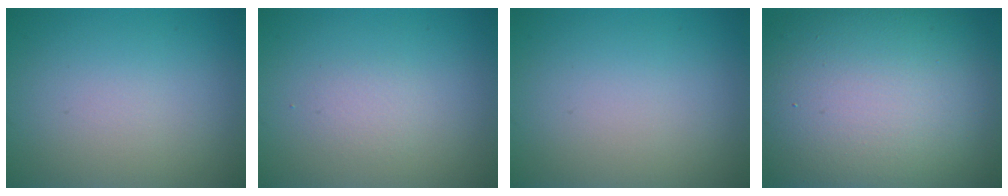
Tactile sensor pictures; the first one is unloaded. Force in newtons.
{"total": 1.1, "press": 1.1, "slide": 0.1}
{"total": 0.0}
{"total": 17.2, "press": 17.2, "slide": 1.1}